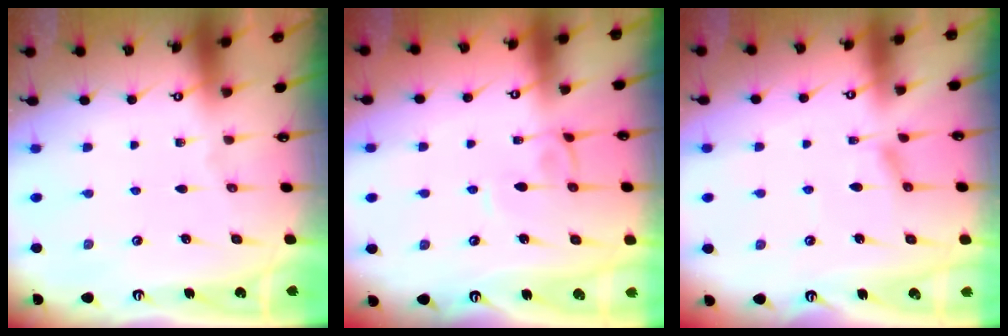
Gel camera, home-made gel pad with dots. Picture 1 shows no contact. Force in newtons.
{"total": 2.9, "press": 2.9, "slide": 0.1}
{"total": 2.1, "press": 2.0, "slide": 0.5}